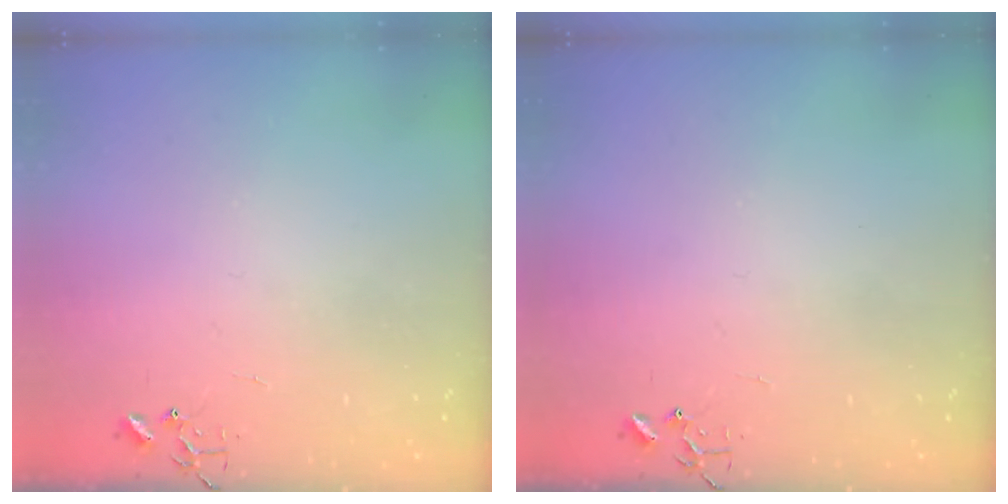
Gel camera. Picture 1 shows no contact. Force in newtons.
{"total": 0.0}